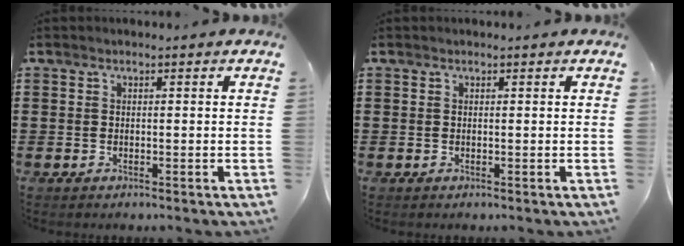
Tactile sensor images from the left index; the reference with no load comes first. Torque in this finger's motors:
{"motor_torque": [0.01, -0.02, -0.10, -0.03]}